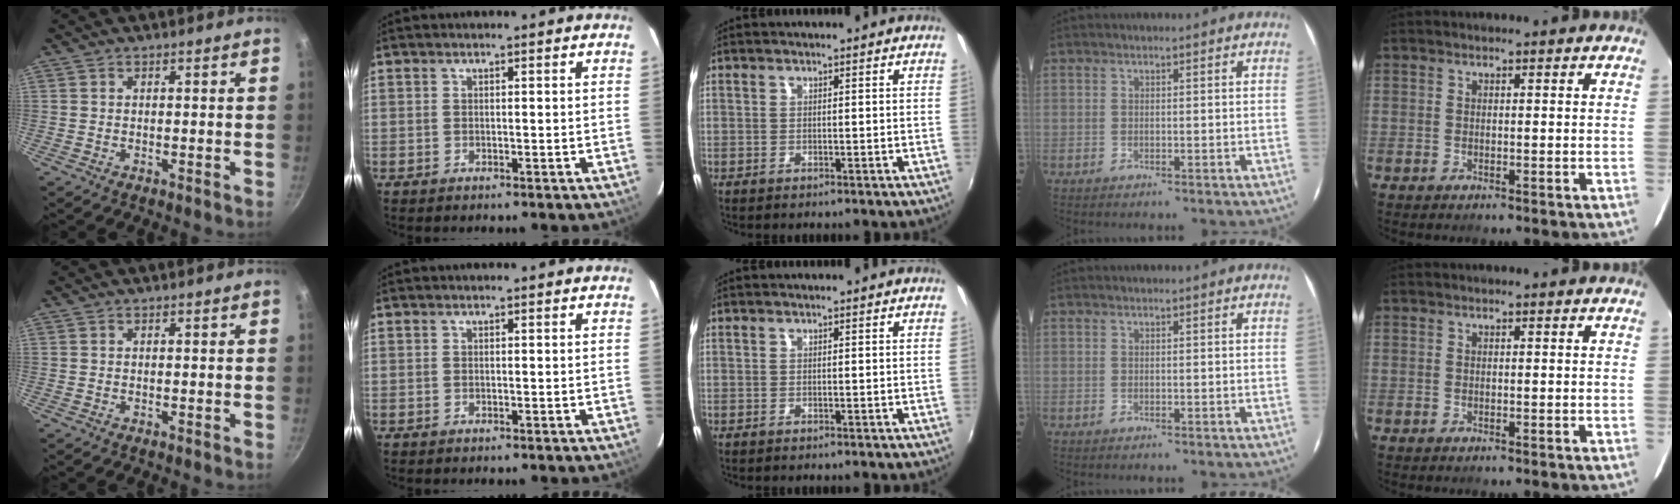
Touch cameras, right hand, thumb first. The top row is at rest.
{}